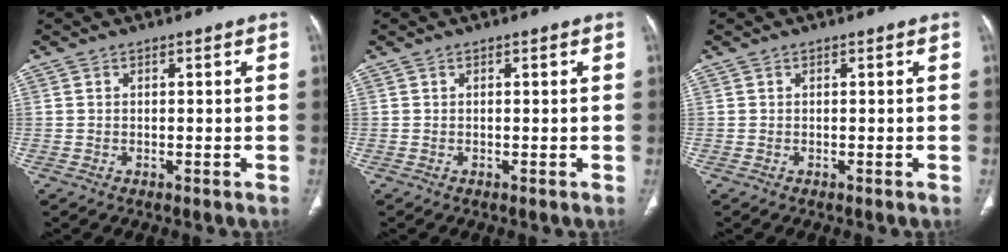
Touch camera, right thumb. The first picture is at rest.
{"total": 0.0}
{"total": 0.0}